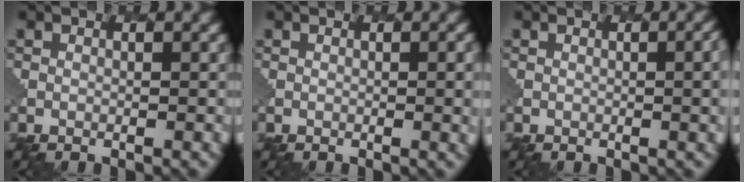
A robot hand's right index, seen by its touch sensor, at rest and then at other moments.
{"total": 3.3, "force": [0.1, 1.4, 3.0], "torque": [-0.022, 0.002, -0.002]}
{"total": 4.5, "force": [0.3, 1.9, 4.0], "torque": [-0.019, 0.008, -0.002]}